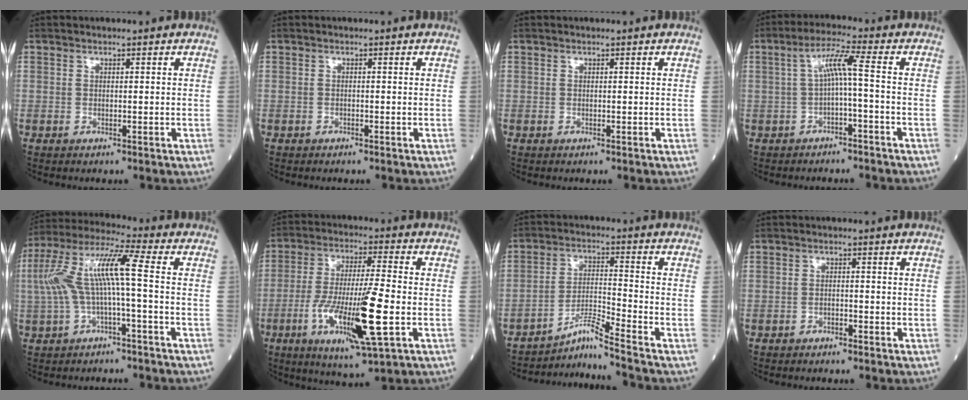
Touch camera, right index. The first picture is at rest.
{"total": 0.0}
{"total": 0.0}
{"total": 5.1, "force": [-0.3, -0.2, 5.1], "torque": [-0.096, 0.023, -0.003]}
{"total": 11.0, "force": [-0.6, 1.1, 10.9], "torque": [-0.229, 0.040, -0.015]}
{"total": 15.2, "force": [-4.3, 1.3, 14.6], "torque": [-0.276, -0.020, -0.075]}
{"total": 7.0, "force": [-6.0, -3.0, 1.9], "torque": [-0.049, -0.009, -0.107]}
{"total": 0.8, "force": [-0.7, 0.1, 0.3], "torque": [-0.007, 0.000, -0.013]}